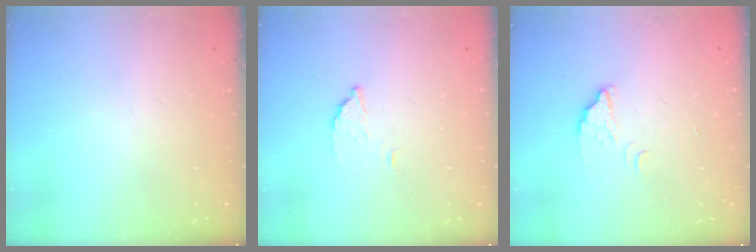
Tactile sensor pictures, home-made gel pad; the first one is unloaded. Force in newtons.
{"total": 2.2, "press": 2.2, "slide": 0.2}
{"total": 2.1, "press": 2.1, "slide": 0.1}